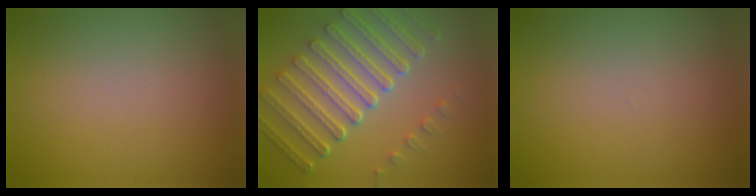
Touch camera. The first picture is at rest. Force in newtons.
{"total": 7.1, "press": 5.3, "slide": 4.7}
{"total": 0.0}